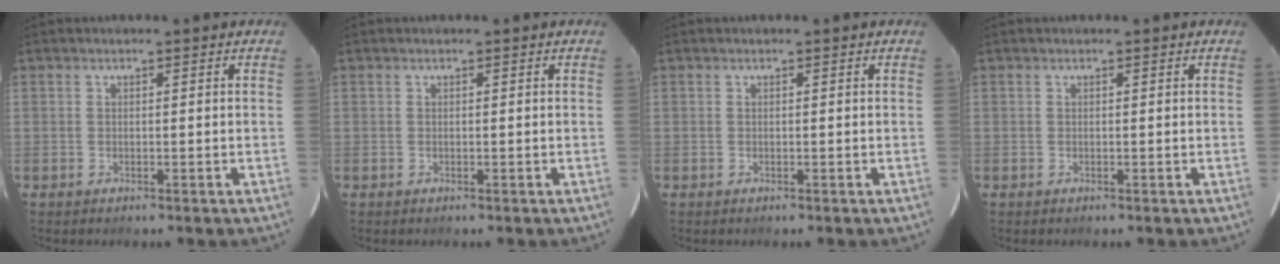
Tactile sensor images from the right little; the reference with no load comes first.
{"total": 0.0}
{"total": 0.0}
{"total": 0.0}